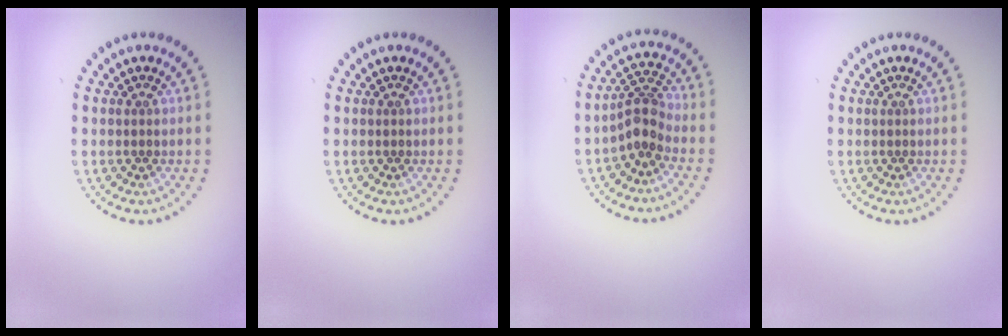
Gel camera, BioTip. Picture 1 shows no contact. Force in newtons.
{"total": 0.0}
{"total": 2.8, "press": 2.1, "slide": 1.9}
{"total": 0.0}